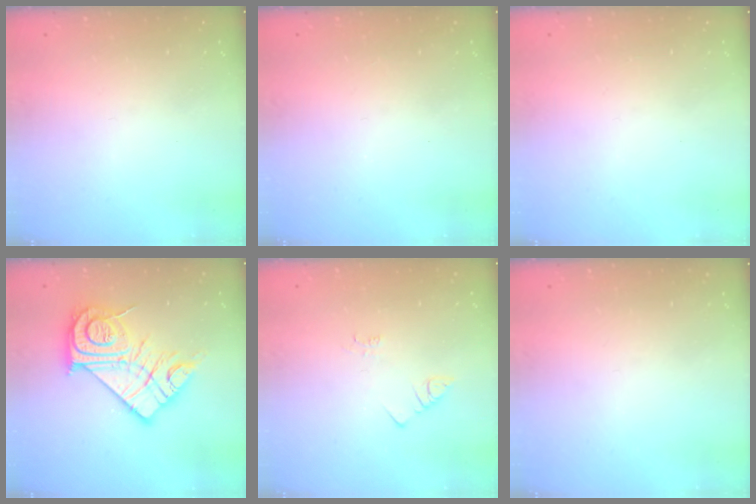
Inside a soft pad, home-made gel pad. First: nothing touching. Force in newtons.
{"total": 1.6, "press": 1.6, "slide": 0.2}
{"total": 1.8, "press": 1.8, "slide": 0.1}
{"total": 20.8, "press": 20.7, "slide": 1.7}
{"total": 2.2, "press": 2.2, "slide": 0.6}
{"total": 0.0}